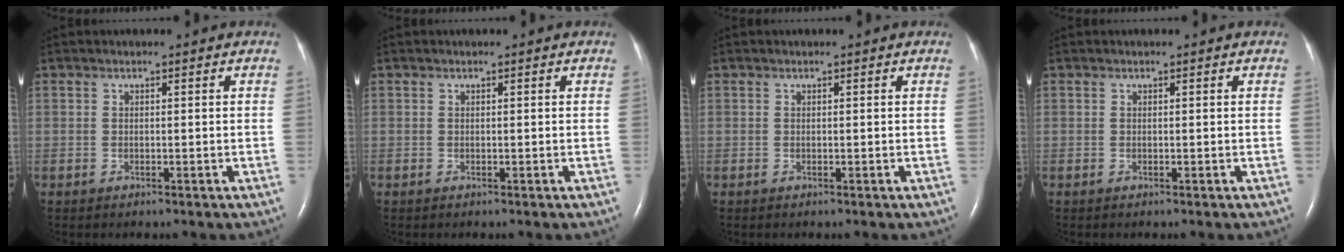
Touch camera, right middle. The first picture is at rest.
{"total": 0.0}
{"total": 0.0}
{"total": 0.0}